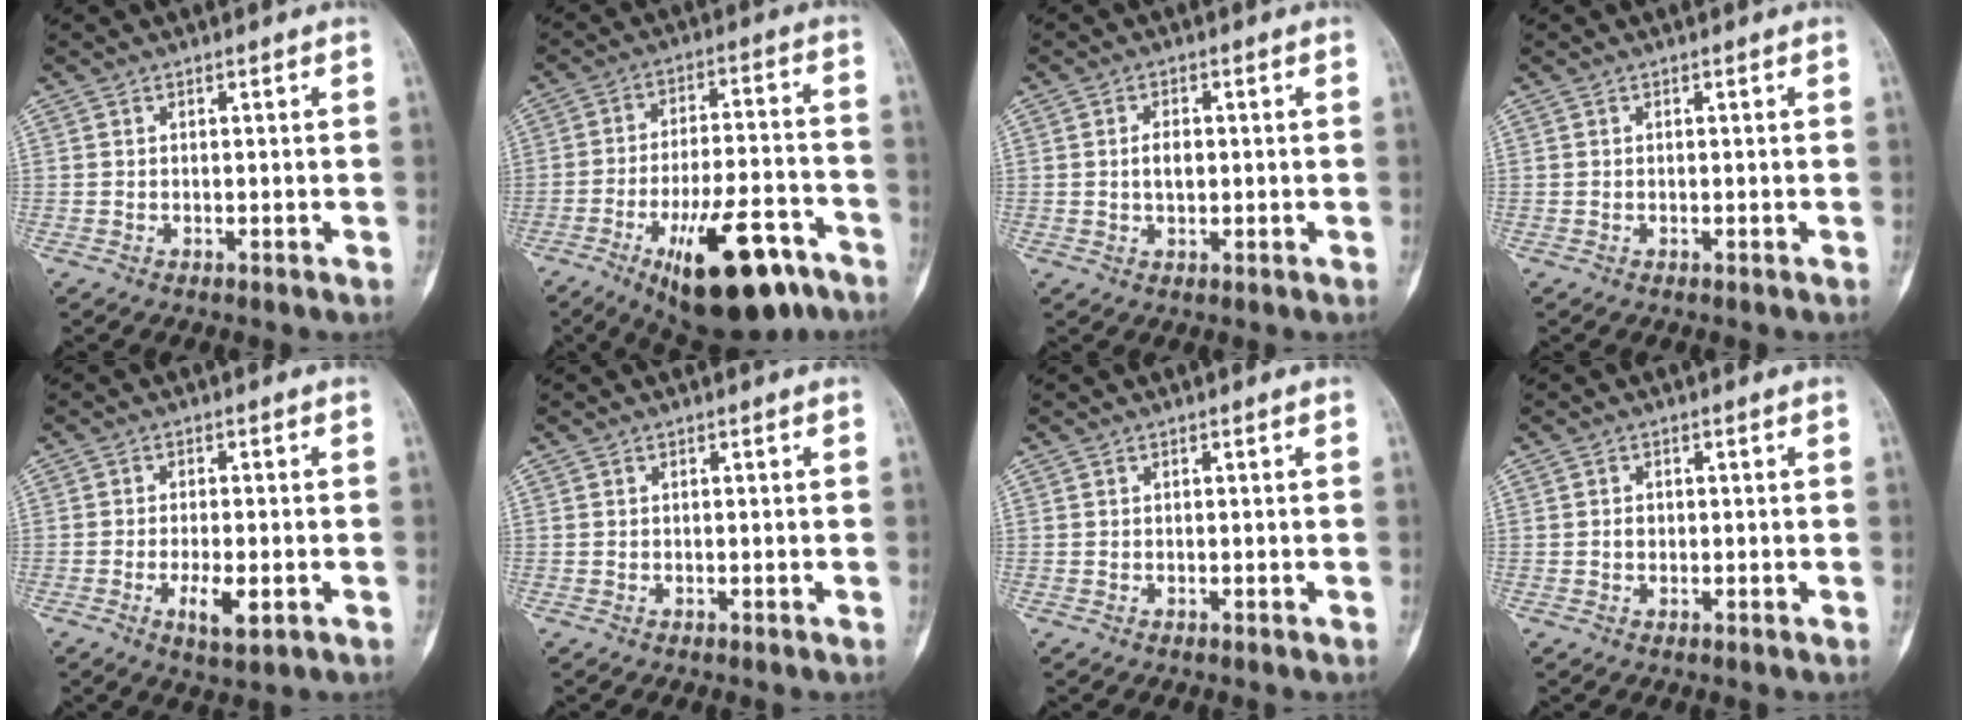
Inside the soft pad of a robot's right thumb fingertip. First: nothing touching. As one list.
[{"total": 19.5, "force": [-10.9, 7.2, 14.5], "torque": [-0.201, 0.060, -0.159]}, {"total": 3.1, "force": [0.1, 1.8, 2.5], "torque": [-0.039, 0.001, 0.000]}, {"total": 0.0}, {"total": 5.3, "force": [-1.9, 1.8, 4.6], "torque": [-0.081, -0.004, -0.027]}, {"total": 0.0}, {"total": 0.0}, {"total": 1.1, "force": [-0.1, 1.0, 0.6], "torque": [-0.007, 0.004, -0.002]}]